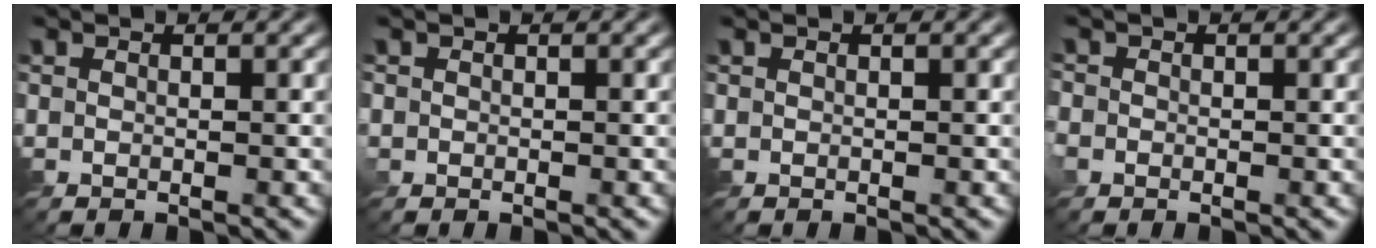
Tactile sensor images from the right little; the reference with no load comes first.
{"total": 0.7, "force": [0.0, 0.7, 0.1], "torque": [-0.003, 0.000, -0.004]}
{"total": 0.0}
{"total": 2.5, "force": [-0.7, 2.2, 1.0], "torque": [-0.039, 0.002, -0.012]}